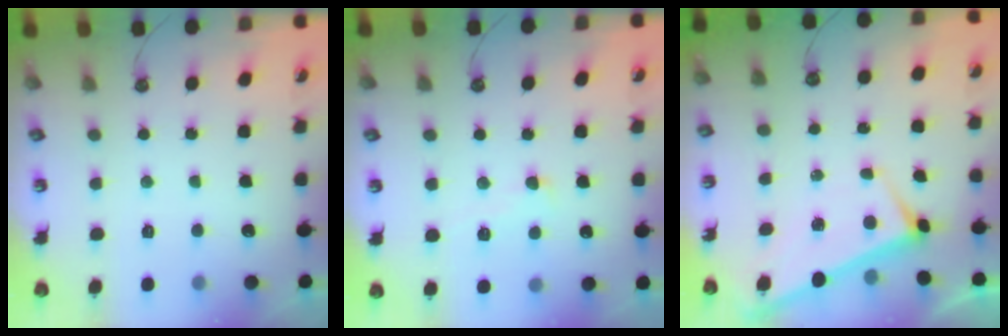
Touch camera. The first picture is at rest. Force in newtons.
{"total": 2.1, "press": 2.1, "slide": 0.5}
{"total": 3.0, "press": 3.0, "slide": 0.0}